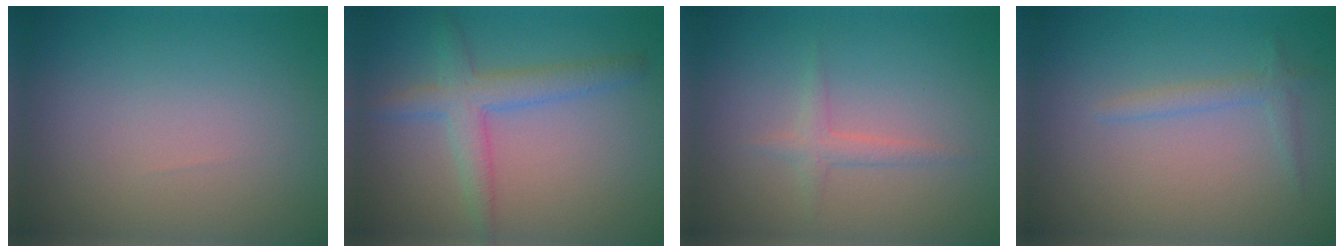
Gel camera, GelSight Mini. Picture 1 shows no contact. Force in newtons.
{"total": 3.4, "press": 3.4, "slide": 0.2}
{"total": 1.3, "press": 1.3, "slide": 0.1}
{"total": 1.3, "press": 1.3, "slide": 0.1}